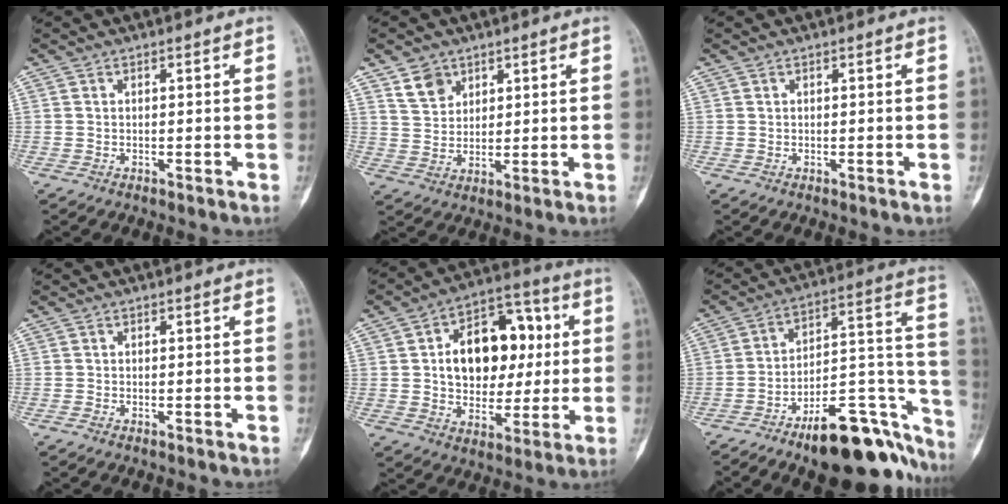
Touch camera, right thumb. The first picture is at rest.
{"total": 5.4, "force": [3.4, 3.8, 1.6], "torque": [-0.012, -0.022, 0.071]}
{"total": 0.0}
{"total": 0.5, "force": [-0.4, 0.2, 0.2], "torque": [-0.010, 0.001, -0.007]}
{"total": 17.6, "force": [2.5, 12.2, 12.5], "torque": [-0.140, 0.021, 0.040]}
{"total": 25.0, "force": [-14.9, 9.8, 17.6], "torque": [-0.150, 0.118, -0.218]}